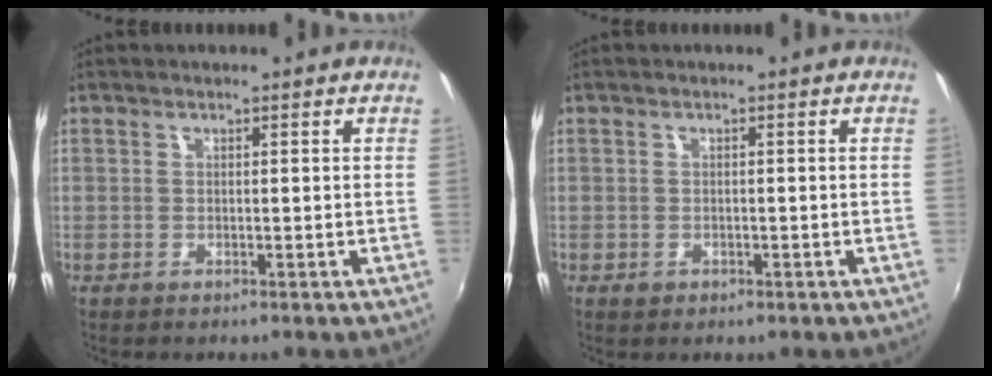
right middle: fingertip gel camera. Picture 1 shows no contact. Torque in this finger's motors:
{"motor_torque": [0.30, -0.30, 0.03, 0.00]}